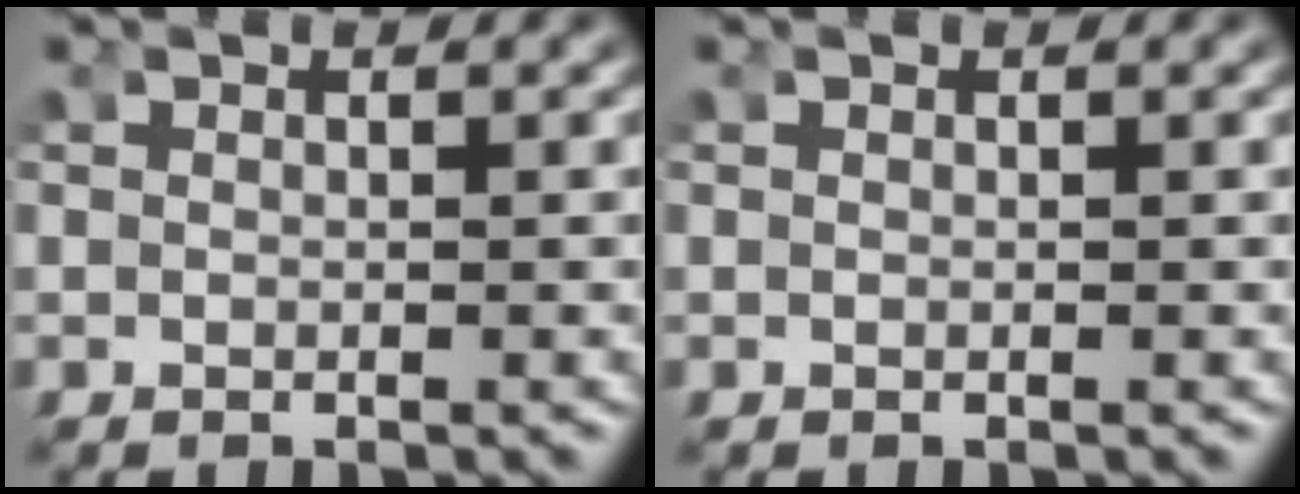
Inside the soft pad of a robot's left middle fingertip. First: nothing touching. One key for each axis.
{"total": 0.0}